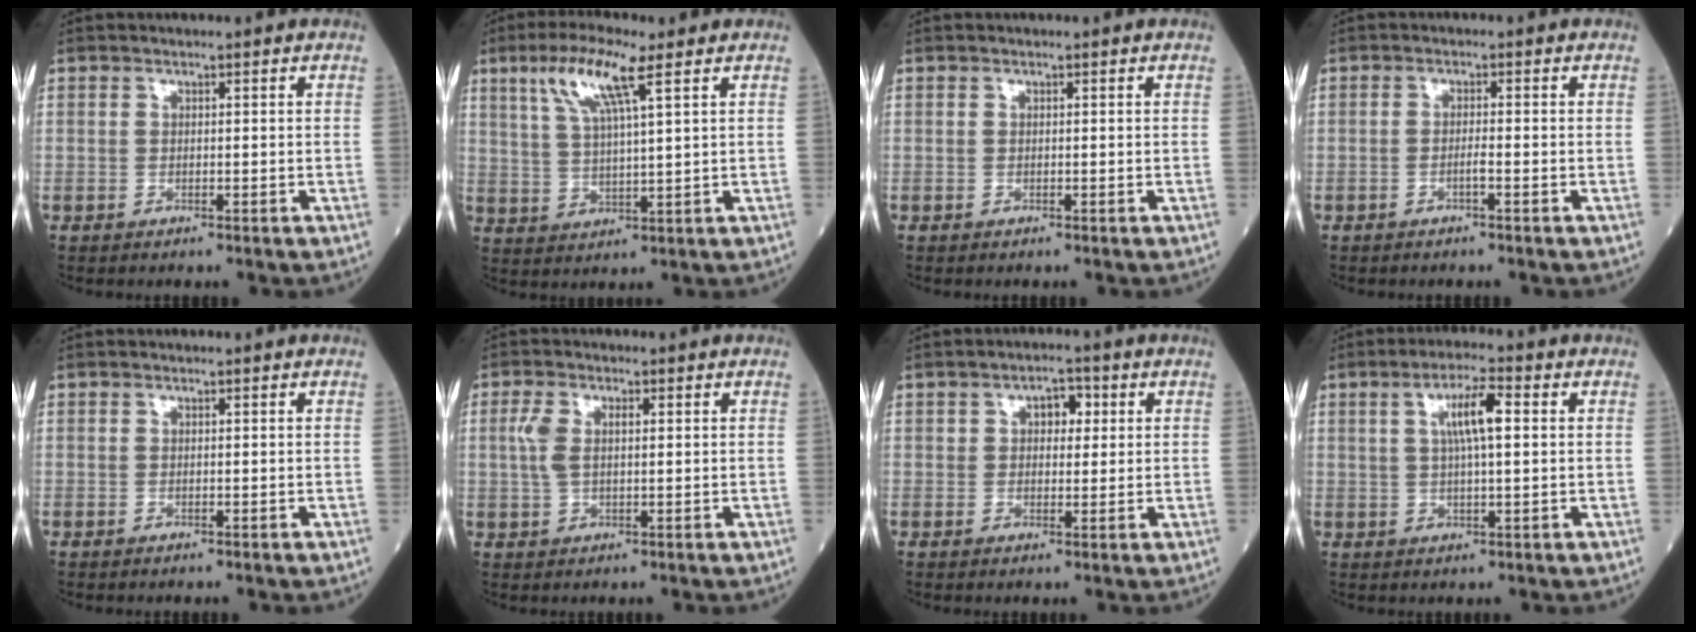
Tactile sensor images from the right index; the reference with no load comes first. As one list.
[{"total": 8.8, "force": [4.6, 0.7, 7.5], "torque": [-0.156, 0.010, 0.089]}, {"total": 0.0}, {"total": 1.4, "force": [-0.8, -0.2, 1.2], "torque": [-0.020, 0.001, -0.017]}, {"total": 0.0}, {"total": 4.2, "force": [0.8, 2.0, 3.6], "torque": [-0.093, 0.015, 0.017]}, {"total": 3.8, "force": [1.3, 2.2, 2.8], "torque": [-0.040, 0.014, 0.018]}, {"total": 6.3, "force": [1.6, 0.9, 6.1], "torque": [-0.110, 0.010, 0.028]}]